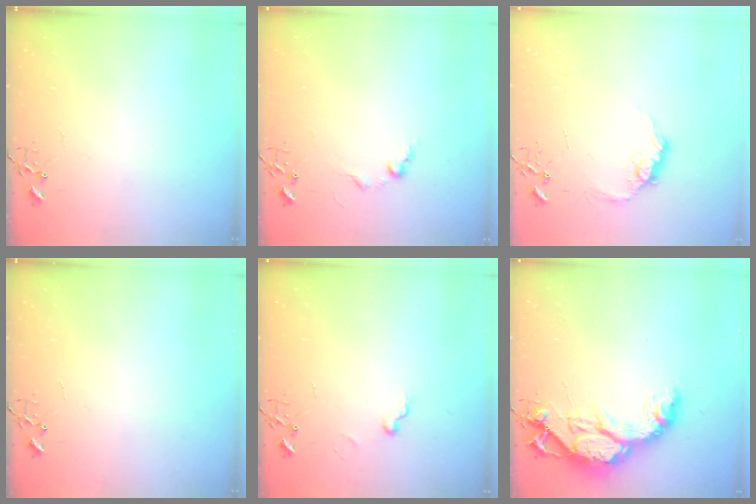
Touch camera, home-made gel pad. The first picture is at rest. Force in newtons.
{"total": 6.5, "press": 6.5, "slide": 0.7}
{"total": 10.4, "press": 10.4, "slide": 0.3}
{"total": 0.0}
{"total": 6.2, "press": 6.2, "slide": 0.5}
{"total": 16.7, "press": 16.6, "slide": 1.3}